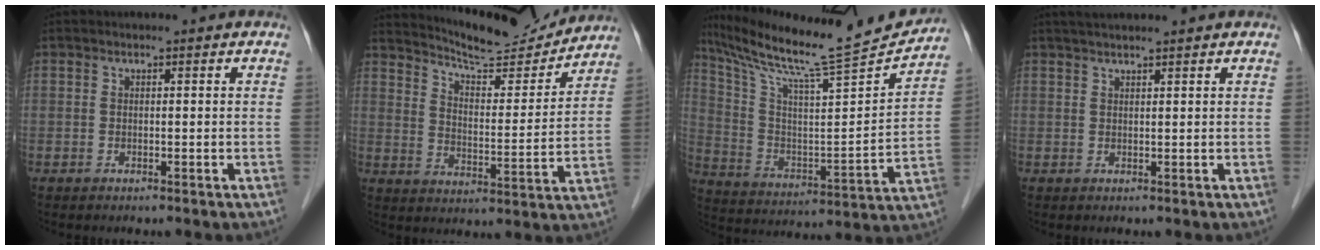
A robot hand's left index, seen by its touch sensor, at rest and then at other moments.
{"total": 14.5, "force": [14.0, 1.3, 3.7], "torque": [-0.065, -0.012, 0.206]}
{"total": 21.2, "force": [19.6, -0.6, 8.0], "torque": [-0.155, -0.045, 0.308]}
{"total": 4.9, "force": [4.3, -0.2, 2.4], "torque": [-0.035, 0.029, 0.067]}